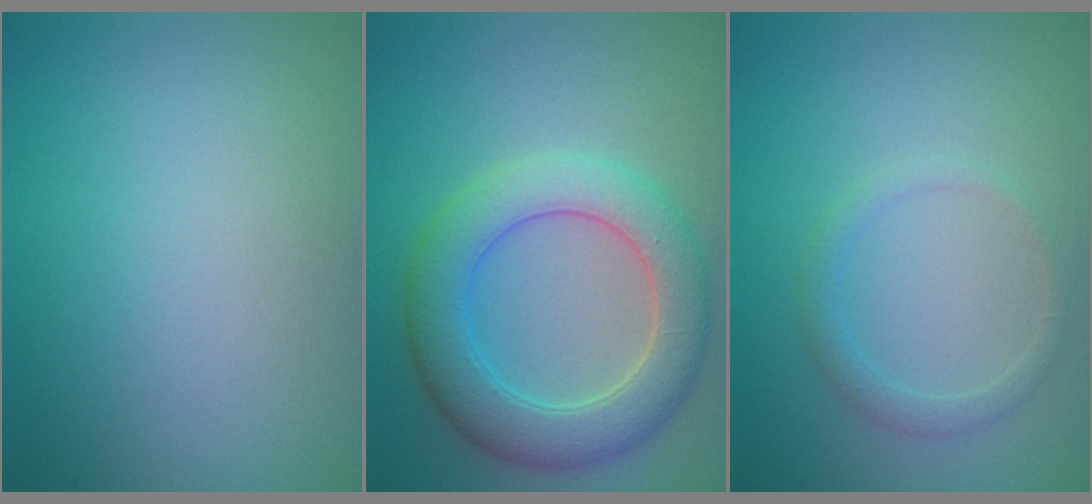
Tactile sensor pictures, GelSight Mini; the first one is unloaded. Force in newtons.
{"total": 6.1, "press": 6.1, "slide": 0.1}
{"total": 1.4, "press": 1.4, "slide": 0.2}